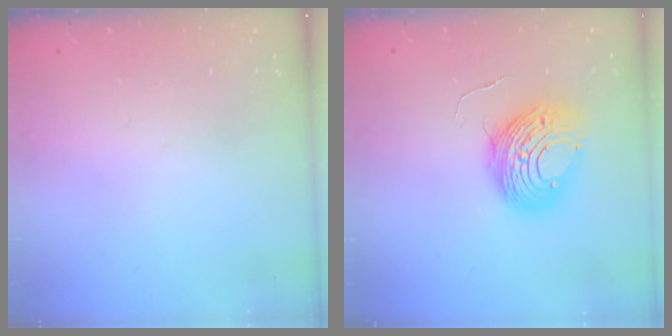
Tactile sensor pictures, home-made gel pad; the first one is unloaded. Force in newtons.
{"total": 11.8, "press": 11.7, "slide": 1.2}